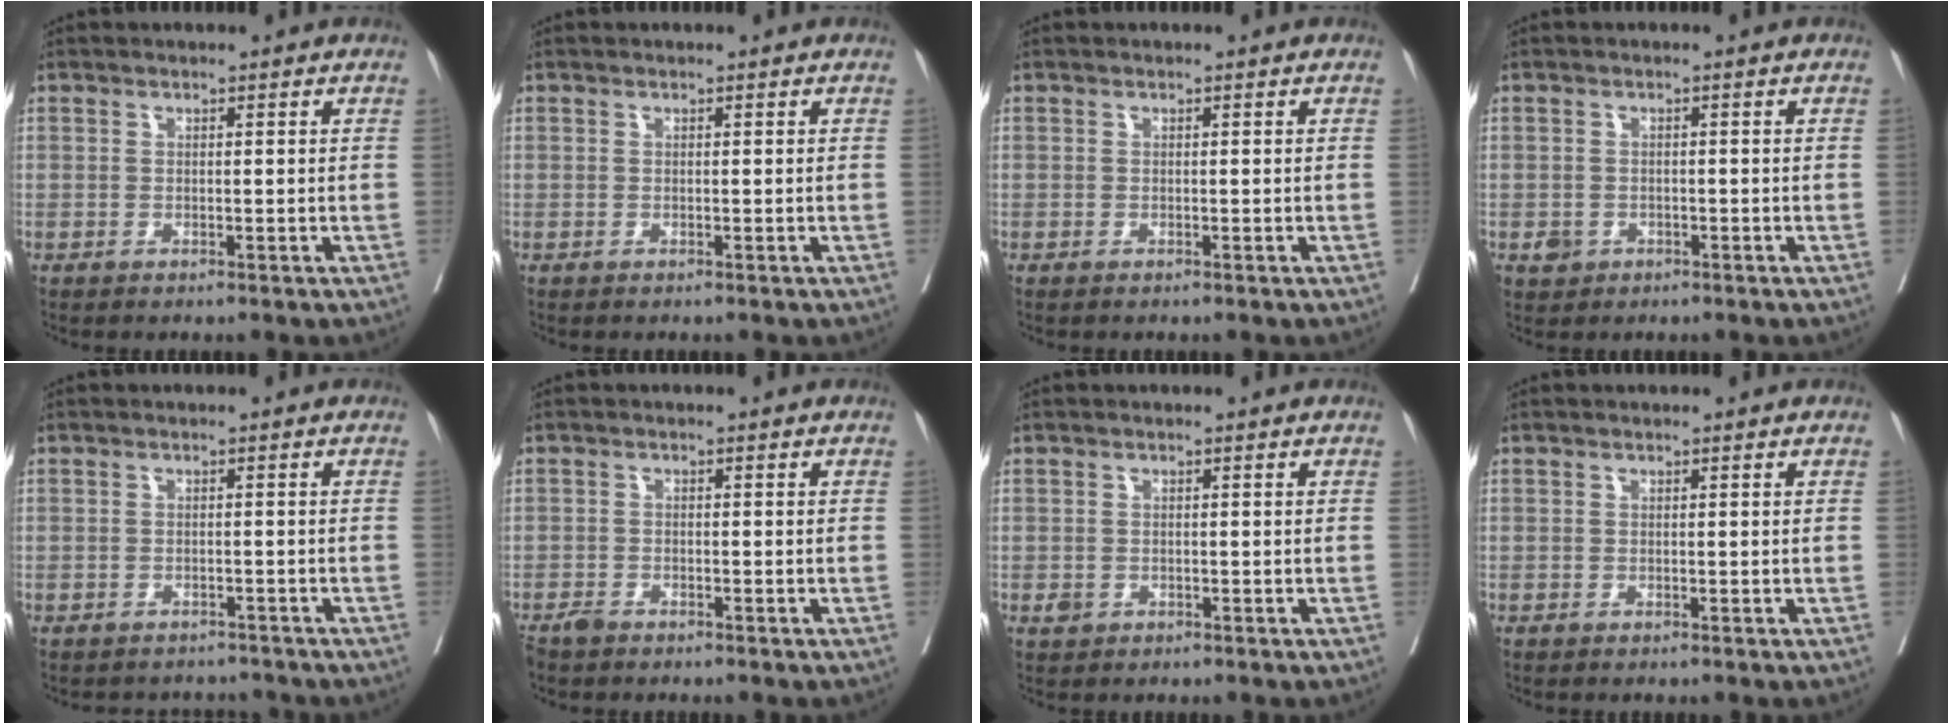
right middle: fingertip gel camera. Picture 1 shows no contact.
{"total": 0.0}
{"total": 0.0}
{"total": 2.0, "force": [-0.9, 1.7, 0.4], "torque": [-0.003, 0.006, -0.010]}
{"total": 4.2, "force": [-3.9, 1.5, -0.6], "torque": [0.011, 0.005, -0.051]}
{"total": 1.6, "force": [-1.5, 0.6, 0.5], "torque": [-0.012, -0.002, -0.024]}
{"total": 1.2, "force": [-0.4, 1.0, 0.4], "torque": [-0.005, 0.003, -0.002]}
{"total": 0.0}